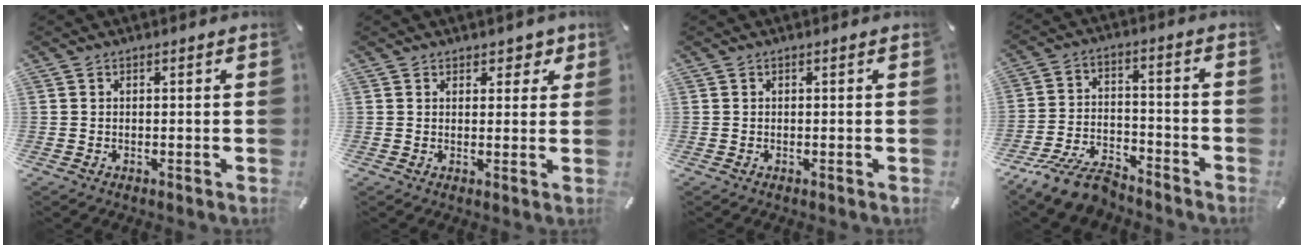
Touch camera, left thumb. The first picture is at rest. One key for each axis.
{"total": 2.9, "fx": 1.7, "fy": 2.2, "fz": 0.7, "tx": 0.013, "ty": -0.008, "tz": 0.024}
{"total": 0.0}
{"total": 11.3, "fx": -9.2, "fy": 4.1, "fz": 5.0, "tx": -0.095, "ty": 0.050, "tz": -0.176}